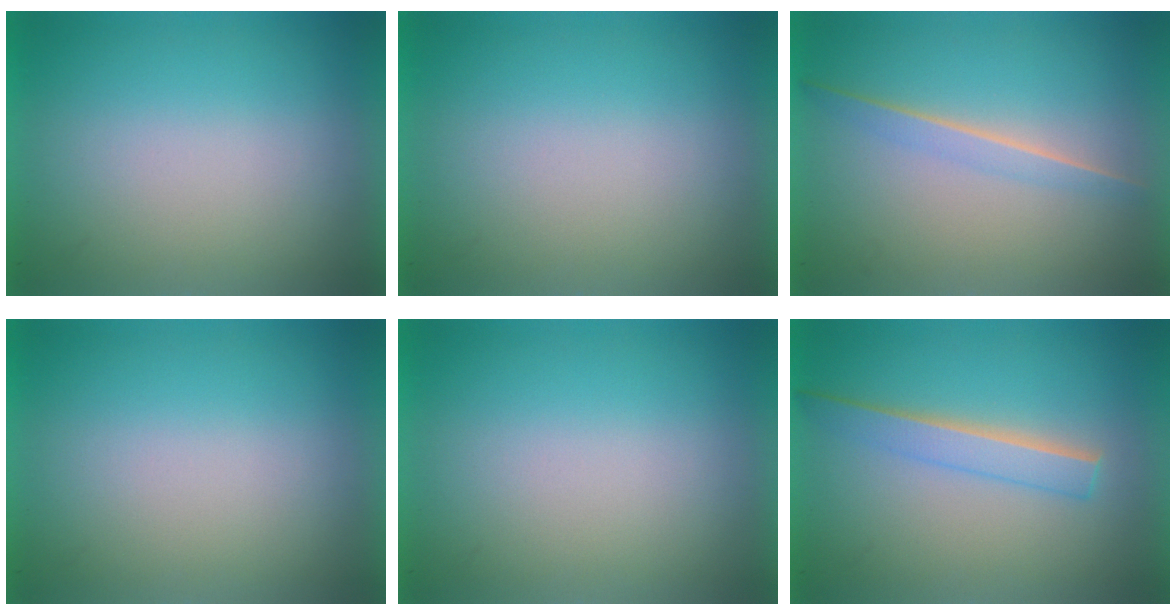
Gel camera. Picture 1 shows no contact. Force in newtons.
{"total": 0.0}
{"total": 1.3}
{"total": 0.0}
{"total": 0.0}
{"total": 2.1}